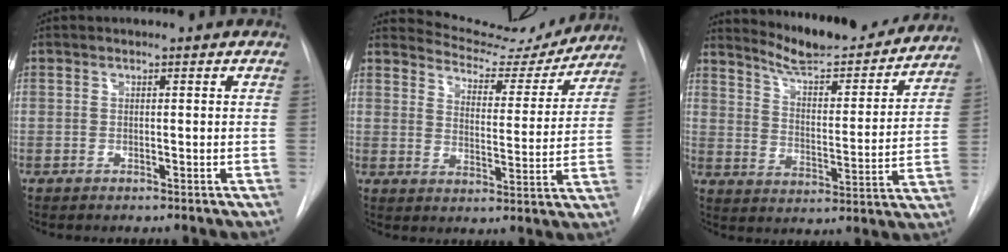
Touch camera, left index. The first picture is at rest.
{"total": 12.3, "force": [12.1, 2.2, 0.7], "torque": [-0.006, -0.024, 0.156]}
{"total": 19.4, "force": [17.9, 2.8, 6.8], "torque": [-0.095, -0.036, 0.245]}